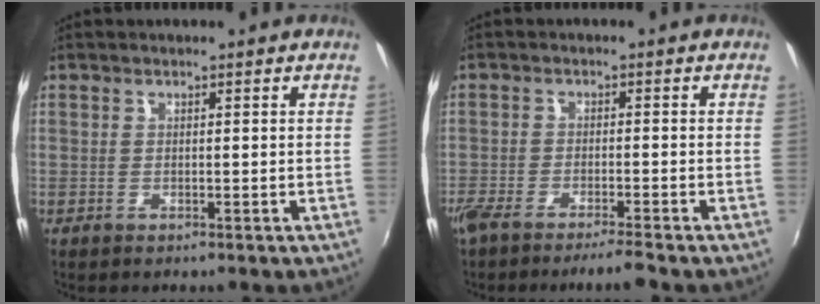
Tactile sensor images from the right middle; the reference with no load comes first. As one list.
[{"total": 5.5, "force": [-4.8, -0.1, 2.7], "torque": [-0.070, -0.009, -0.086]}]